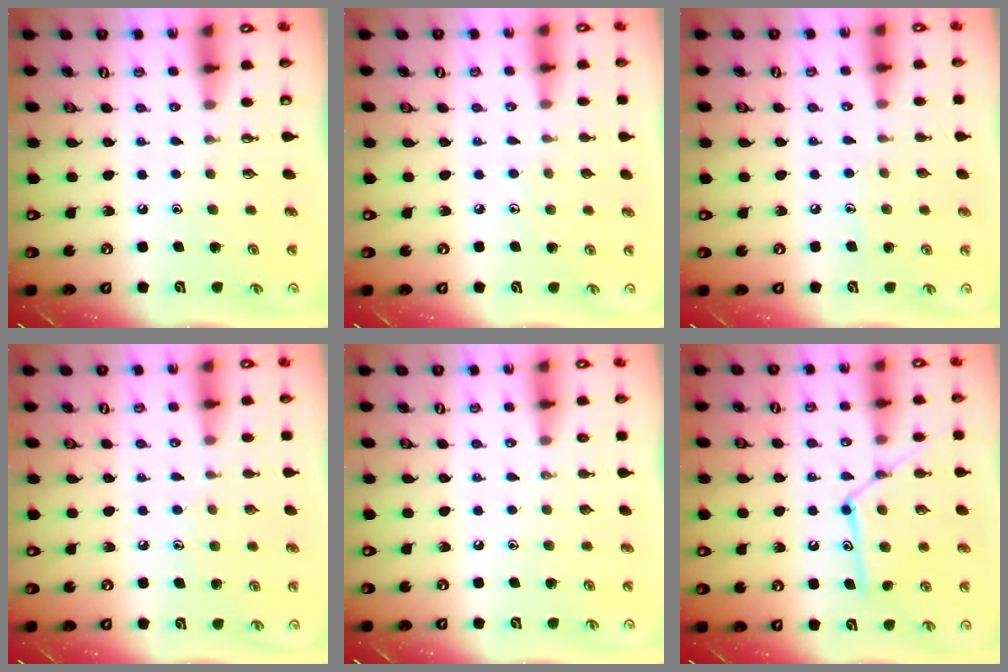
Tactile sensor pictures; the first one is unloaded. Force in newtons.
{"total": 4.2, "press": 4.2, "slide": 0.4}
{"total": 5.5, "press": 5.4, "slide": 0.5}
{"total": 4.8, "press": 4.8, "slide": 0.6}
{"total": 0.0}
{"total": 13.0, "press": 13.0, "slide": 1.0}